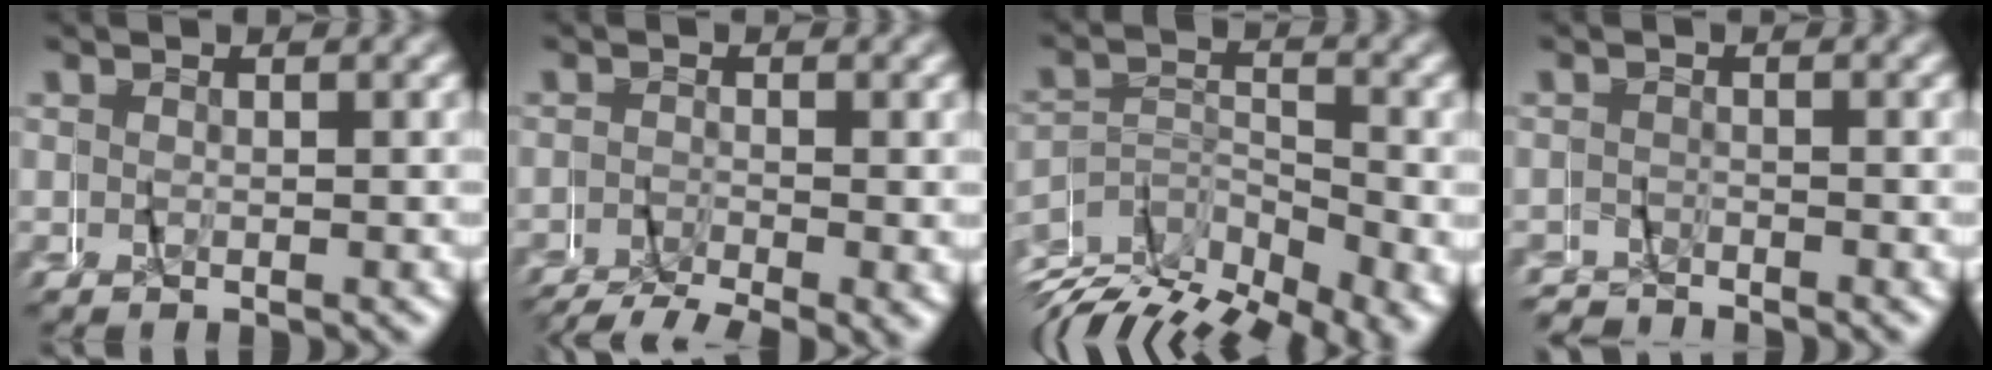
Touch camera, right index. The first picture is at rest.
{"total": 5.0, "force": [-4.1, 1.7, 2.3], "torque": [-0.029, -0.015, -0.061]}
{"total": 6.8, "force": [-4.7, 2.9, 4.0], "torque": [-0.057, -0.007, -0.085]}
{"total": 1.2, "force": [-1.1, 0.6, -0.2], "torque": [0.004, 0.005, -0.029]}